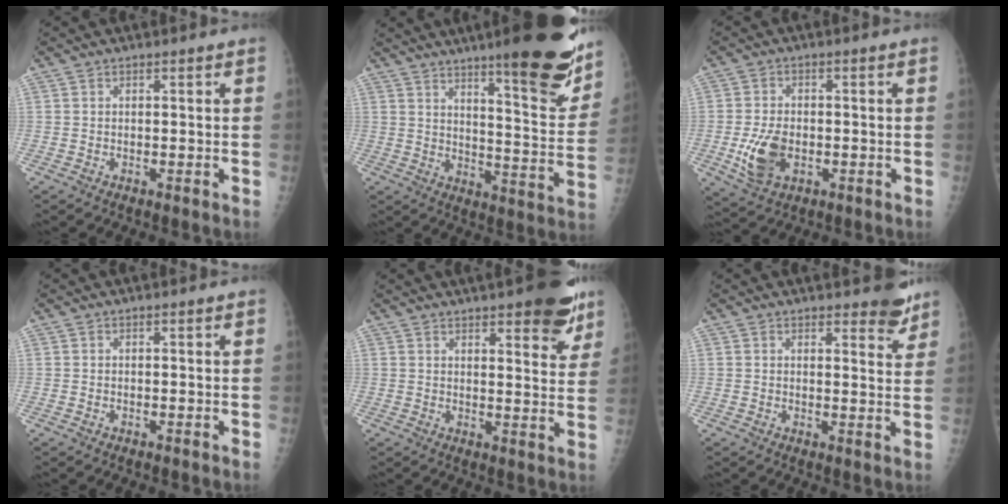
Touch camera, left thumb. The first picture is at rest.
{"total": 20.5, "force": [13.9, 3.5, 14.6], "torque": [-0.168, -0.080, 0.196]}
{"total": 7.8, "force": [-2.0, 4.9, 5.8], "torque": [-0.105, 0.005, -0.029]}
{"total": 0.0}
{"total": 13.2, "force": [8.7, 3.9, 9.1], "torque": [-0.081, -0.037, 0.105]}
{"total": 4.7, "force": [3.8, 1.5, 2.2], "torque": [-0.005, -0.028, 0.044]}